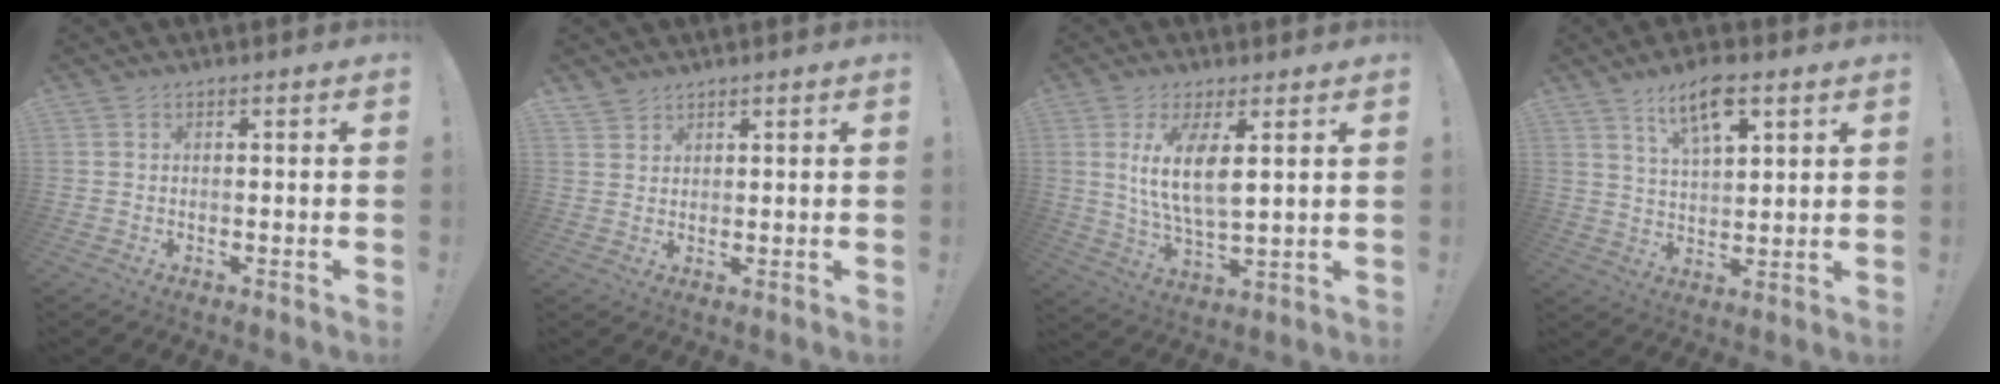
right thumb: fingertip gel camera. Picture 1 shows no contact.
{"total": 2.6, "force": [2.3, 1.2, 0.1], "torque": [0.008, -0.020, 0.041]}
{"total": 11.3, "force": [3.7, 3.9, 10.0], "torque": [-0.186, -0.022, 0.060]}
{"total": 10.4, "force": [5.9, 4.0, 7.6], "torque": [-0.116, -0.020, 0.101]}